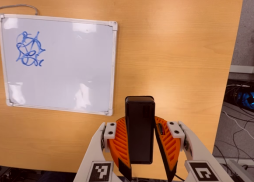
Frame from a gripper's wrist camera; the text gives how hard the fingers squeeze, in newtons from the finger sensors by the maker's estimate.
{"total": 7.8, "left": 6.4, "right": 9.1}